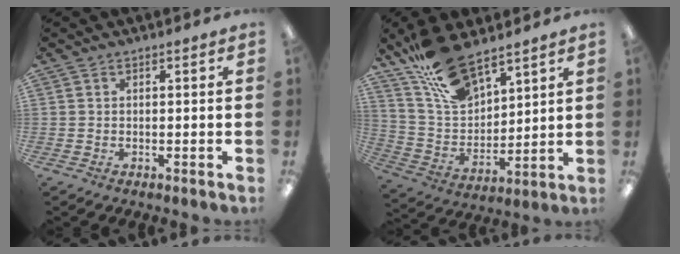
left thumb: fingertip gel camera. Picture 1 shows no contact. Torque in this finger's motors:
{"motor_torque": [0.28, 0.24, 1.39, -1.38, 0.25]}